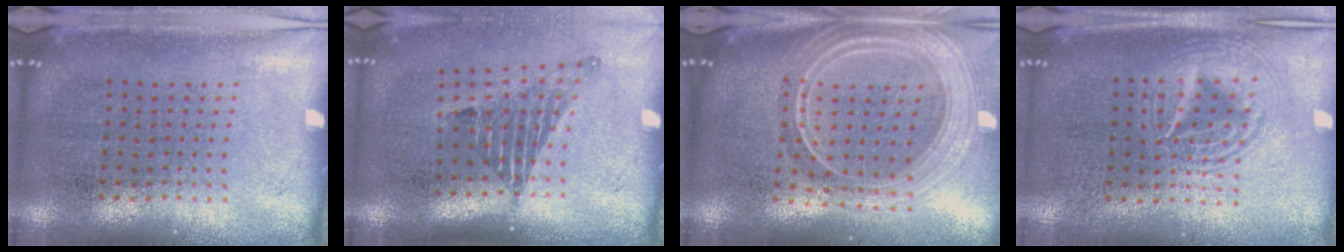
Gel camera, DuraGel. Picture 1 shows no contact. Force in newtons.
{"total": 1.6, "press": 1.1, "slide": 1.2}
{"total": 2.6, "press": 2.2, "slide": 1.4}
{"total": 2.7, "press": 2.7, "slide": 0.2}